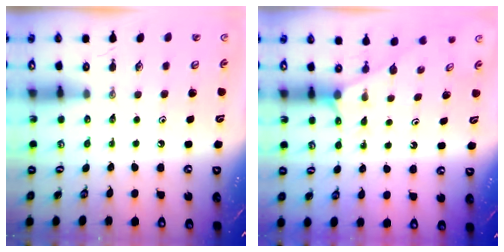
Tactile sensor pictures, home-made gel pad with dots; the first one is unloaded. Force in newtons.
{"total": 1.9, "press": 1.9, "slide": 0.3}